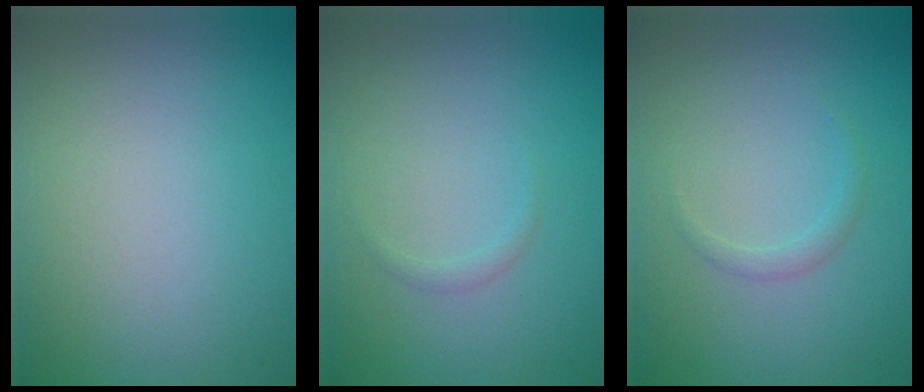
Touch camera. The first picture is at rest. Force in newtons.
{"total": 0.6, "press": 0.6, "slide": 0.0}
{"total": 0.9, "press": 0.9, "slide": 0.0}